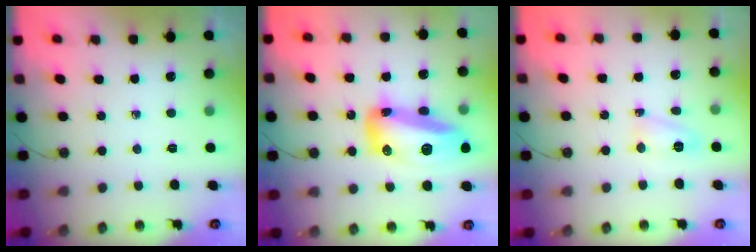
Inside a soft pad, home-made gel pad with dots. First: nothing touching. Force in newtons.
{"total": 18.6, "press": 18.5, "slide": 1.8}
{"total": 5.2, "press": 5.1, "slide": 0.6}